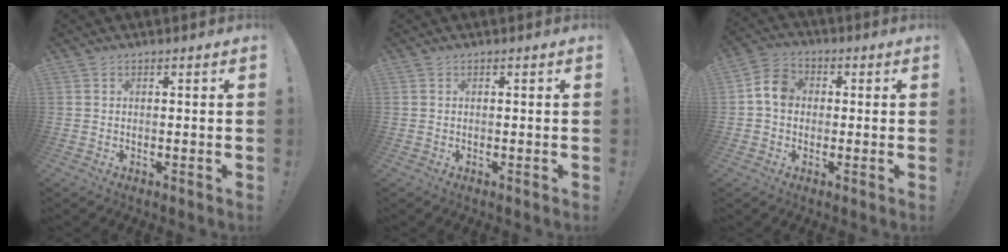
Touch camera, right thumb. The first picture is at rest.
{"total": 0.0}
{"total": 7.6, "force": [0.4, 6.1, 4.6], "torque": [-0.079, 0.024, 0.016]}